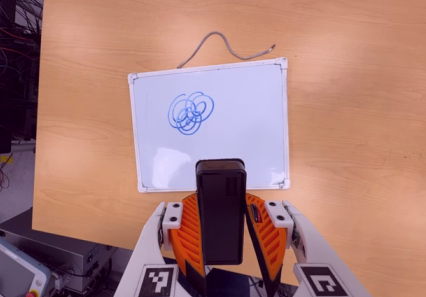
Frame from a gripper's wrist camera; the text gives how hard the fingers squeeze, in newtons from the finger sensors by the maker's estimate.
{"total": 5.9, "left": 5.3, "right": 6.5}